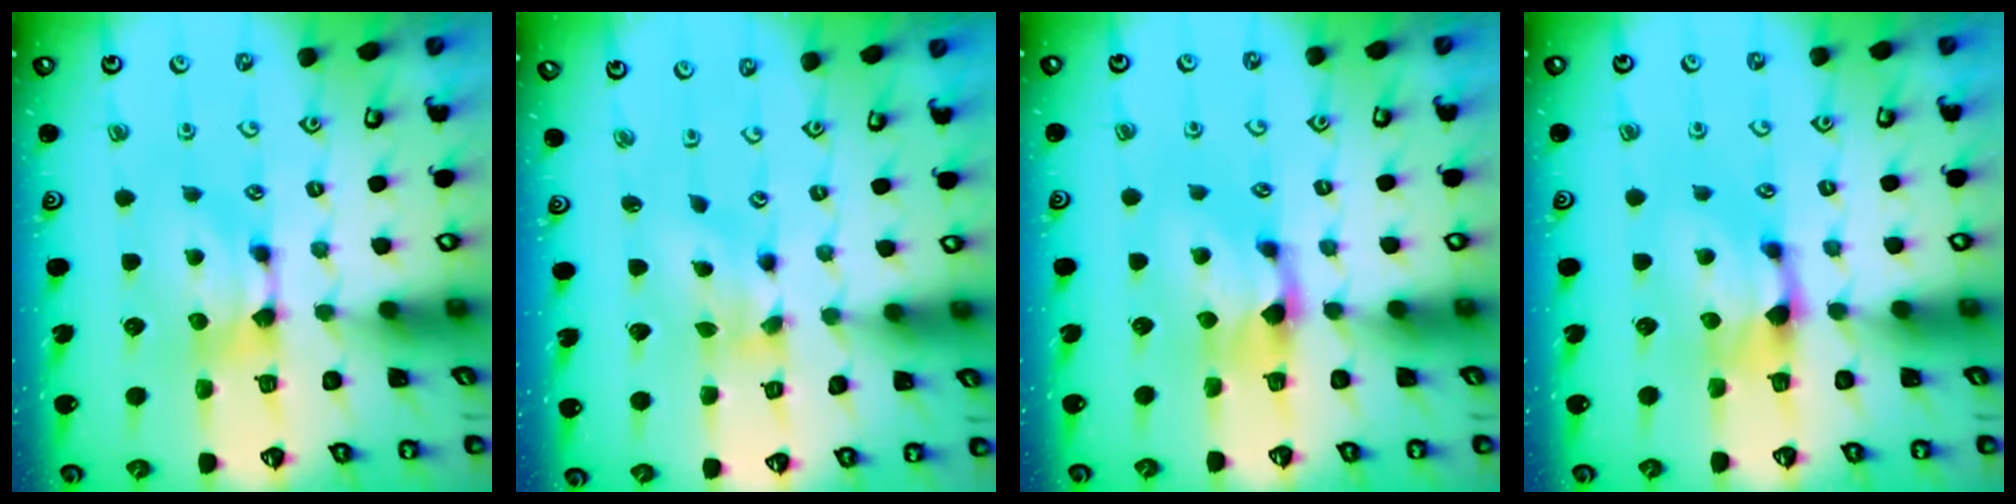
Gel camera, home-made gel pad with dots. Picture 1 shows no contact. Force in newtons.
{"total": 1.4, "press": 0.4, "slide": 1.4}
{"total": 1.3, "press": 0.4, "slide": 1.2}
{"total": 1.0, "press": 0.3, "slide": 1.0}